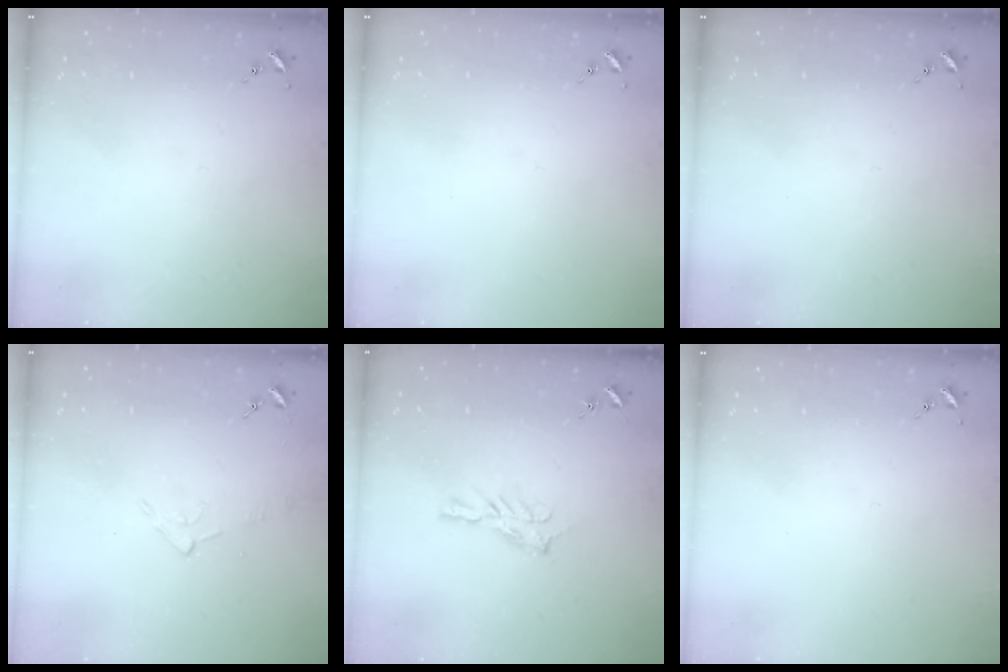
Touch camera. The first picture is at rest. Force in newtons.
{"total": 0.0}
{"total": 0.0}
{"total": 4.7, "press": 4.7, "slide": 0.5}
{"total": 4.7, "press": 4.7, "slide": 0.5}
{"total": 0.0}